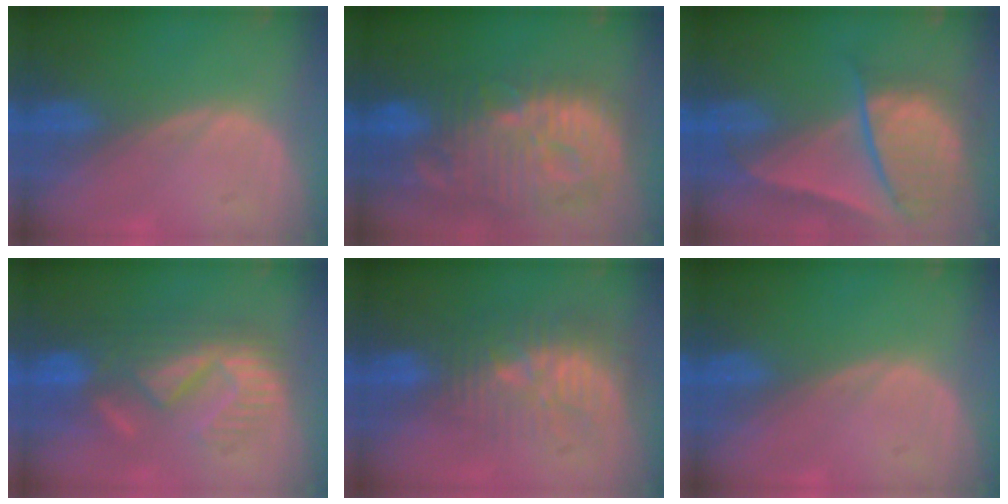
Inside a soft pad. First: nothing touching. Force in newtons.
{"total": 14.1, "press": 12.4, "slide": 6.9}
{"total": 10.0, "press": 8.3, "slide": 5.4}
{"total": 9.2, "press": 8.9, "slide": 2.1}
{"total": 10.2, "press": 8.9, "slide": 4.9}
{"total": 0.0}